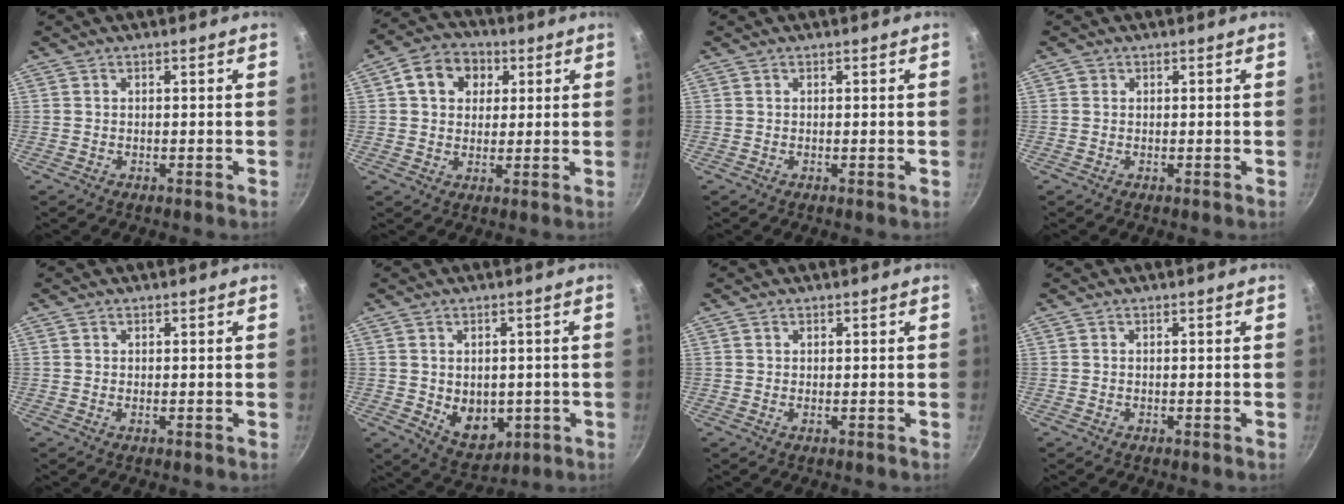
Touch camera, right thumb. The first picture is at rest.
{"total": 9.6, "force": [3.1, 7.6, 5.0], "torque": [-0.059, 0.006, 0.036]}
{"total": 0.0}
{"total": 0.9, "force": [0.2, 0.9, 0.2], "torque": [0.000, 0.001, 0.000]}
{"total": 0.5, "force": [0.3, 0.3, 0.3], "torque": [-0.004, 0.001, 0.003]}
{"total": 8.5, "force": [-0.9, 6.3, 5.7], "torque": [-0.054, -0.014, 0.006]}
{"total": 0.8, "force": [0.5, 0.5, 0.5], "torque": [-0.006, 0.002, 0.006]}
{"total": 0.0}